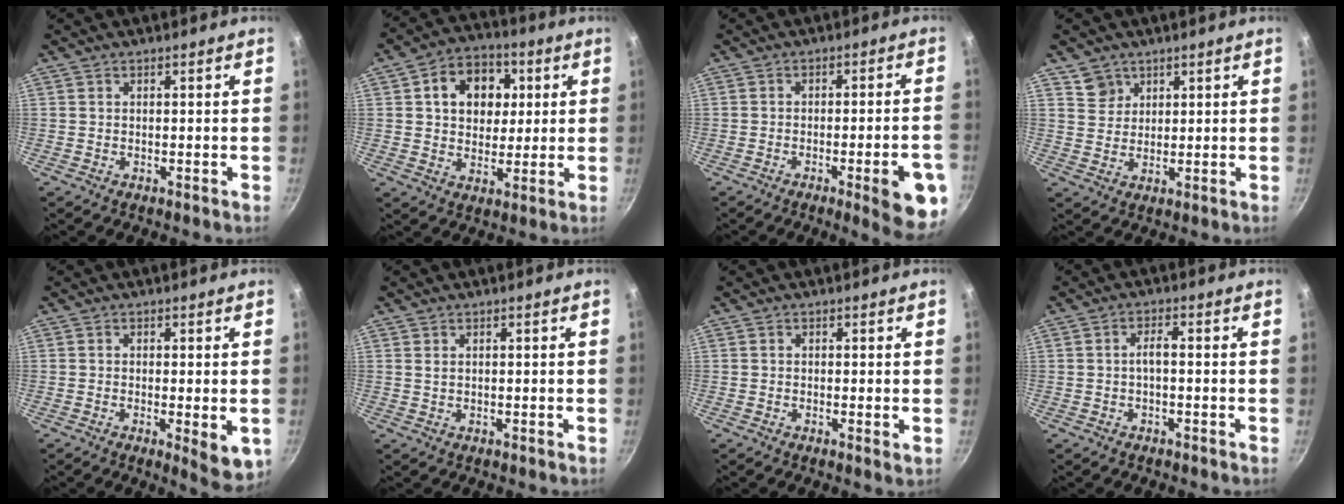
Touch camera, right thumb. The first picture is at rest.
{"total": 12.6, "force": [3.2, 9.9, 7.2], "torque": [-0.076, 0.006, 0.043]}
{"total": 11.1, "force": [-4.5, 2.2, 9.9], "torque": [-0.104, 0.020, -0.054]}
{"total": 4.3, "force": [2.6, 3.3, 0.6], "torque": [0.014, -0.004, 0.051]}
{"total": 6.1, "force": [-1.2, 1.7, 5.7], "torque": [-0.070, -0.011, -0.012]}
{"total": 0.8, "force": [0.4, 0.4, 0.5], "torque": [-0.008, -0.003, 0.009]}
{"total": 0.9, "force": [-0.1, 0.1, 0.9], "torque": [-0.013, -0.006, -0.005]}
{"total": 2.2, "force": [-0.6, 0.6, 2.0], "torque": [-0.043, 0.016, -0.012]}